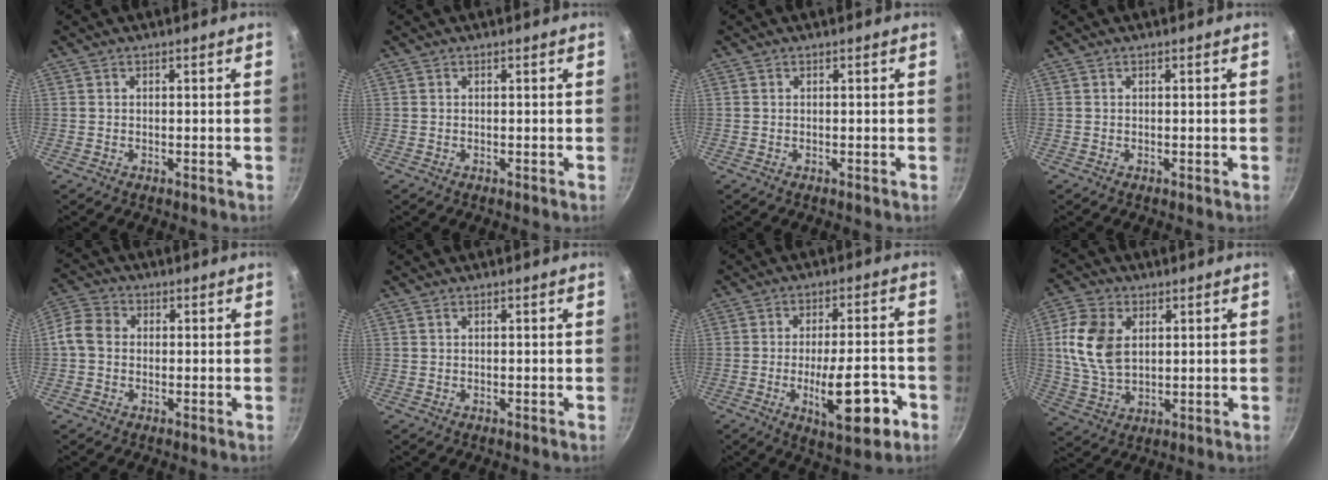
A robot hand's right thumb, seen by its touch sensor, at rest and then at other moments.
{"total": 0.0}
{"total": 0.0}
{"total": 0.0}
{"total": 5.6, "force": [-0.2, 4.6, 3.1], "torque": [-0.050, 0.012, -0.024]}
{"total": 0.0}
{"total": 13.6, "force": [-4.8, 4.8, 11.7], "torque": [-0.151, 0.018, -0.065]}
{"total": 11.7, "force": [2.6, 7.8, 8.3], "torque": [-0.151, -0.010, 0.053]}